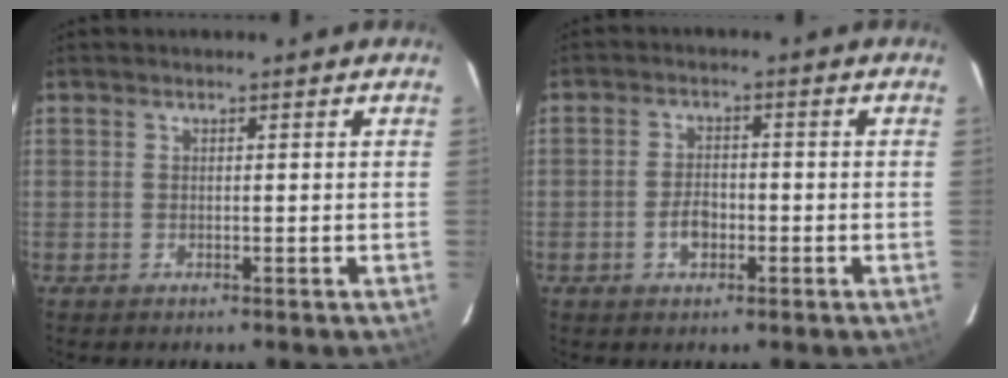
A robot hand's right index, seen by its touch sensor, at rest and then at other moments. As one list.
[{"total": 3.9, "force": [-1.6, 2.4, 2.6], "torque": [-0.053, 0.004, -0.025]}]